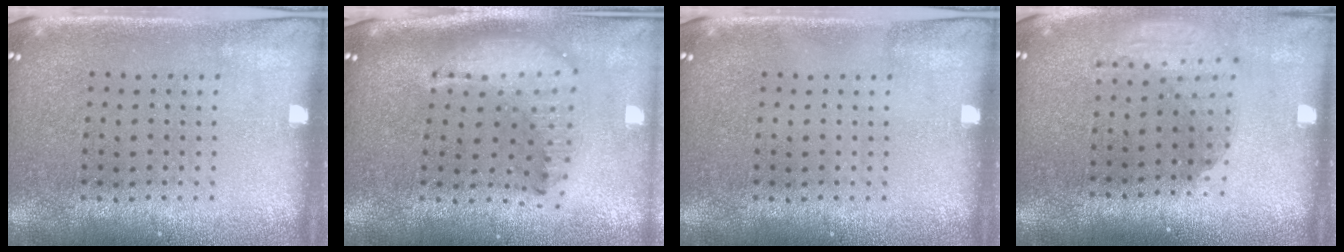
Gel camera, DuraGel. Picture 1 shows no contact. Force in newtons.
{"total": 1.8, "press": 1.5, "slide": 1.0}
{"total": 0.0}
{"total": 1.9, "press": 1.5, "slide": 1.2}